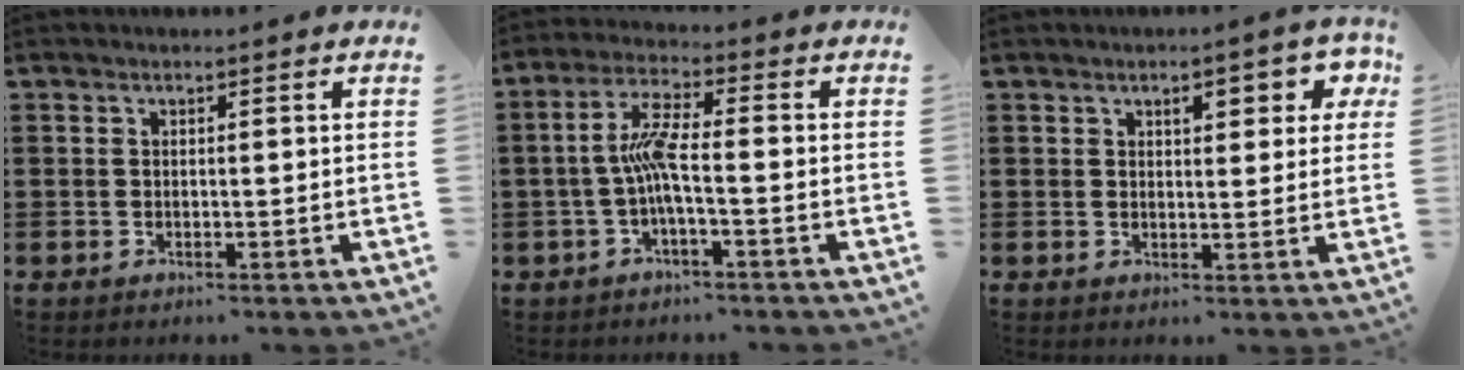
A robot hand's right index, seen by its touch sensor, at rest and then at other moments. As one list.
[{"total": 6.2, "force": [-1.2, 0.8, 6.0], "torque": [-0.132, -0.006, -0.032]}, {"total": 3.7, "force": [1.7, 1.3, 3.0], "torque": [-0.040, -0.002, 0.022]}]